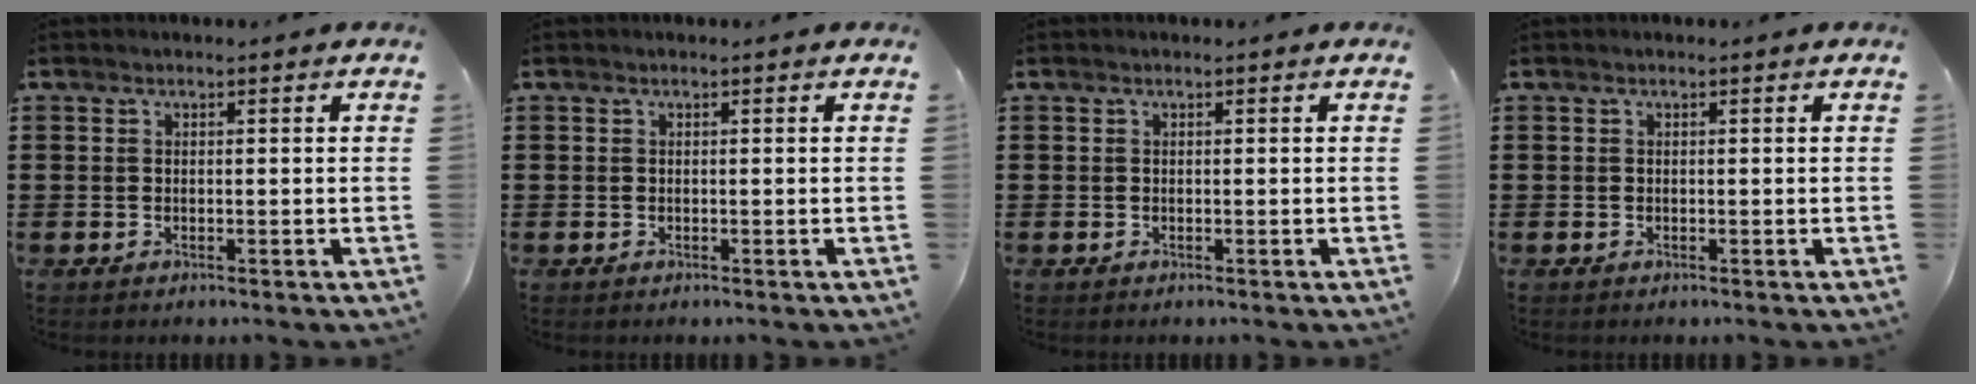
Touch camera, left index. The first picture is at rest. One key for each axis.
{"total": 0.0}
{"total": 0.0}
{"total": 0.0}